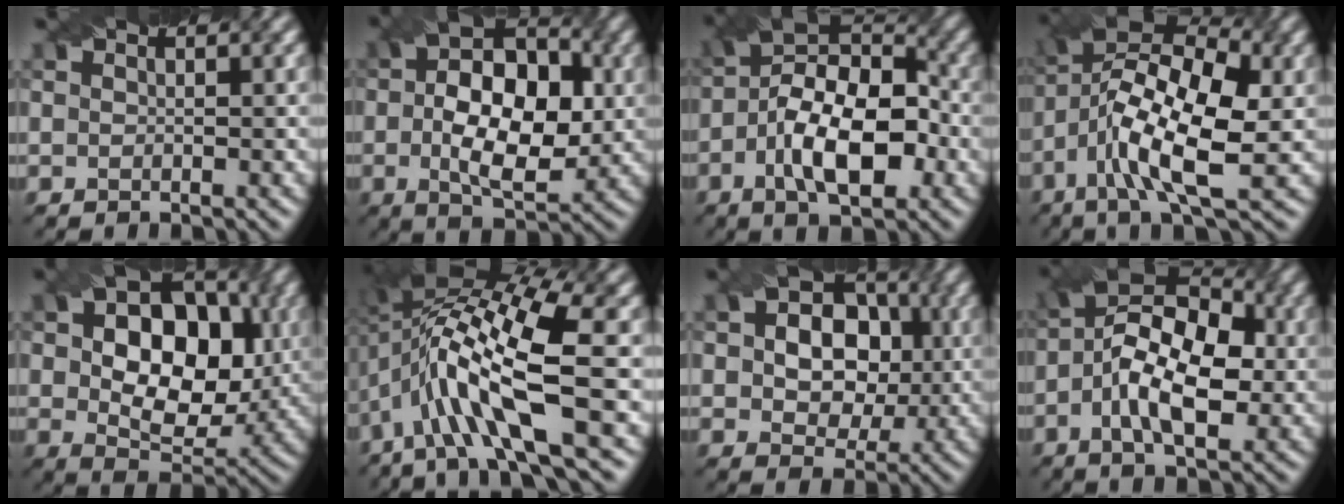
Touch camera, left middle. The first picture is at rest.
{"total": 10.1, "force": [0.2, 5.7, 8.4], "torque": [-0.137, 0.005, -0.002]}
{"total": 10.0, "force": [-2.1, 4.8, 8.5], "torque": [-0.145, 0.013, -0.040]}
{"total": 12.0, "force": [-1.9, 4.6, 10.9], "torque": [-0.205, 0.016, -0.039]}
{"total": 12.0, "force": [1.2, 8.0, 8.8], "torque": [-0.129, 0.002, 0.017]}
{"total": 12.8, "force": [-1.2, 3.8, 12.2], "torque": [-0.237, 0.011, -0.024]}
{"total": 8.0, "force": [0.7, 6.0, 5.3], "torque": [-0.070, 0.008, 0.005]}
{"total": 9.6, "force": [-0.9, 4.8, 8.3], "torque": [-0.140, 0.022, -0.022]}